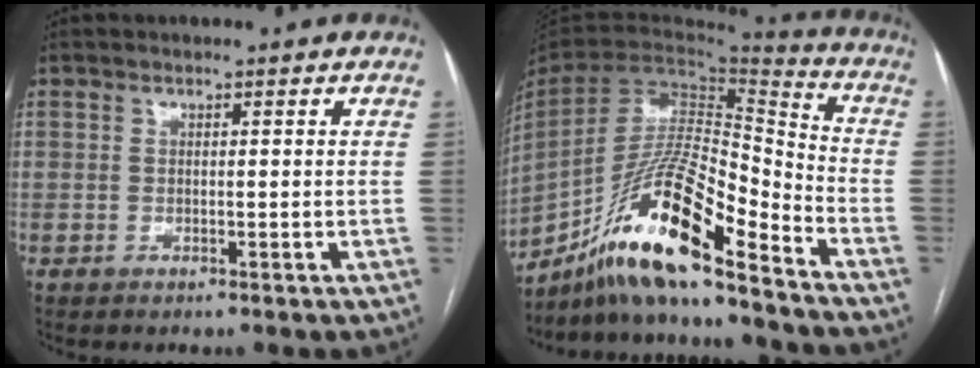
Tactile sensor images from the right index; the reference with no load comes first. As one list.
[{"total": 18.8, "force": [-13.9, 1.9, 12.6], "torque": [-0.260, -0.001, -0.256]}]